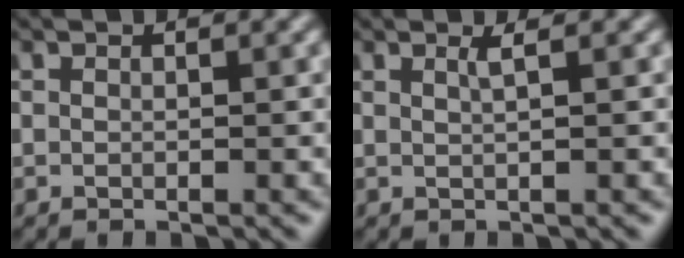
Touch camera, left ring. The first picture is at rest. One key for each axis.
{"total": 1.2, "fx": 0.5, "fy": 0.3, "fz": 1.0, "tx": -0.009, "ty": 0.001, "tz": 0.006}